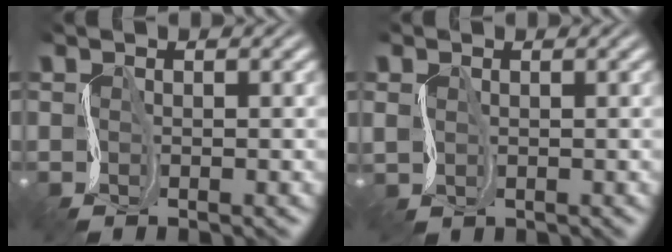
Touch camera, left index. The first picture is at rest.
{"total": 1.2, "force": [0.3, 0.3, -1.2], "torque": [0.008, 0.003, 0.007]}